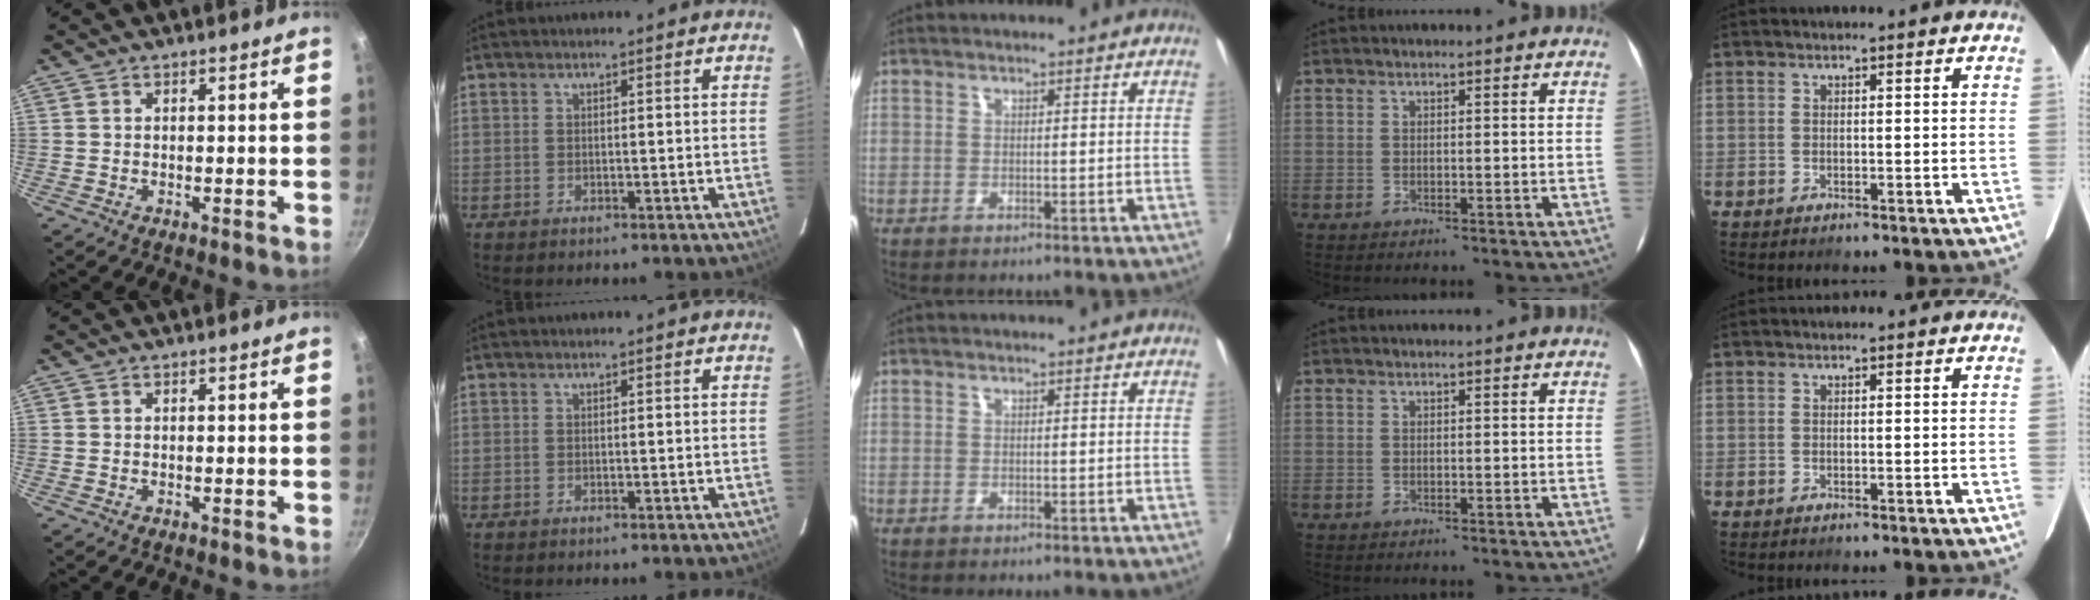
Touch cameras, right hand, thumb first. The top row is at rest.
{}